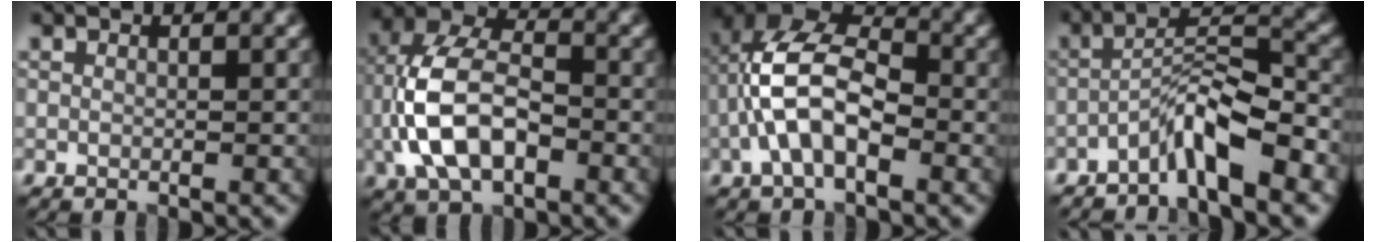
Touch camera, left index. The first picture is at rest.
{"total": 8.5, "force": [-2.0, 4.8, 6.8], "torque": [-0.136, 0.016, -0.045]}
{"total": 8.3, "force": [-1.9, 4.3, 6.9], "torque": [-0.142, 0.019, -0.043]}
{"total": 5.2, "force": [-3.5, 0.8, 3.8], "torque": [-0.066, 0.019, -0.069]}